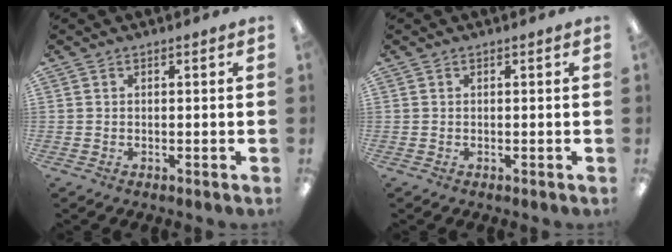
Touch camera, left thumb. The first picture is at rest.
{"total": 0.0}